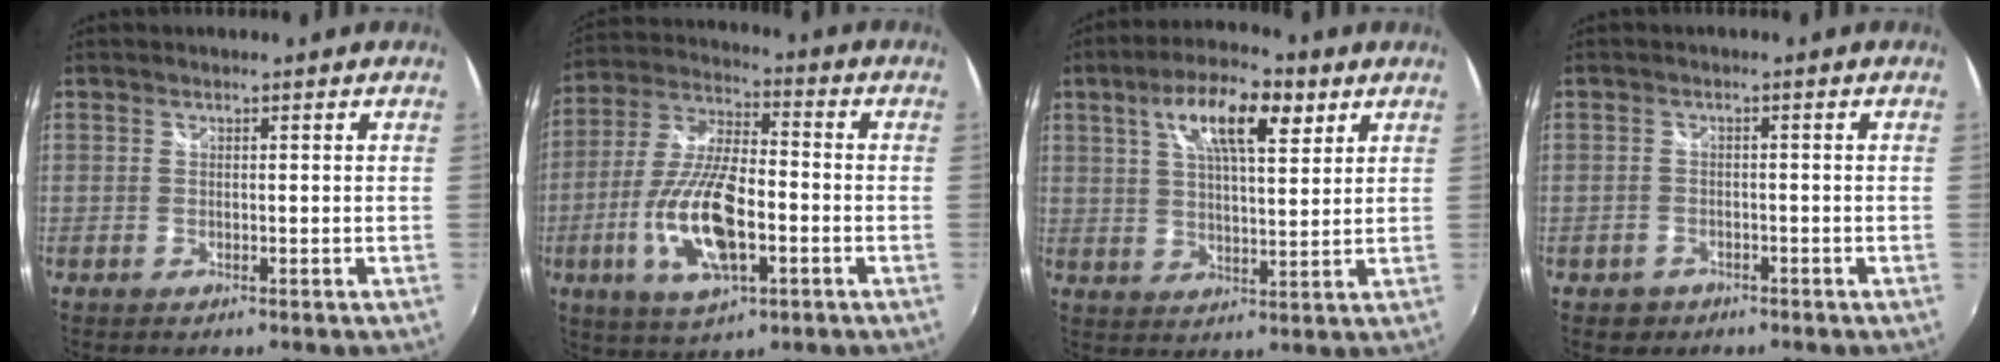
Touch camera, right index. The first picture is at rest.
{"total": 16.5, "force": [-4.5, 6.0, 14.7], "torque": [-0.306, -0.008, -0.082]}
{"total": 12.0, "force": [5.7, 4.0, 9.7], "torque": [-0.169, 0.023, 0.092]}
{"total": 3.3, "force": [-1.9, 2.7, 0.6], "torque": [-0.023, 0.003, -0.025]}